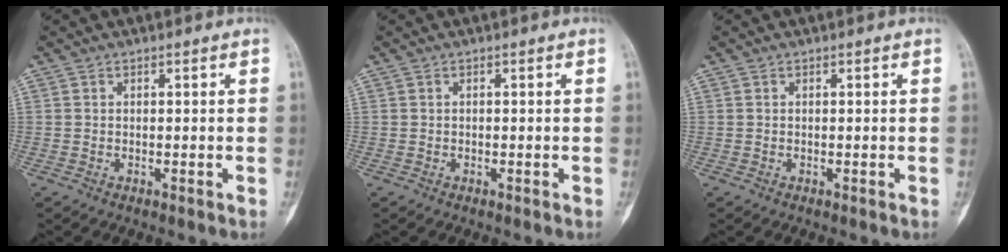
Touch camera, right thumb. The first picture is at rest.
{"total": 0.0}
{"total": 0.0}